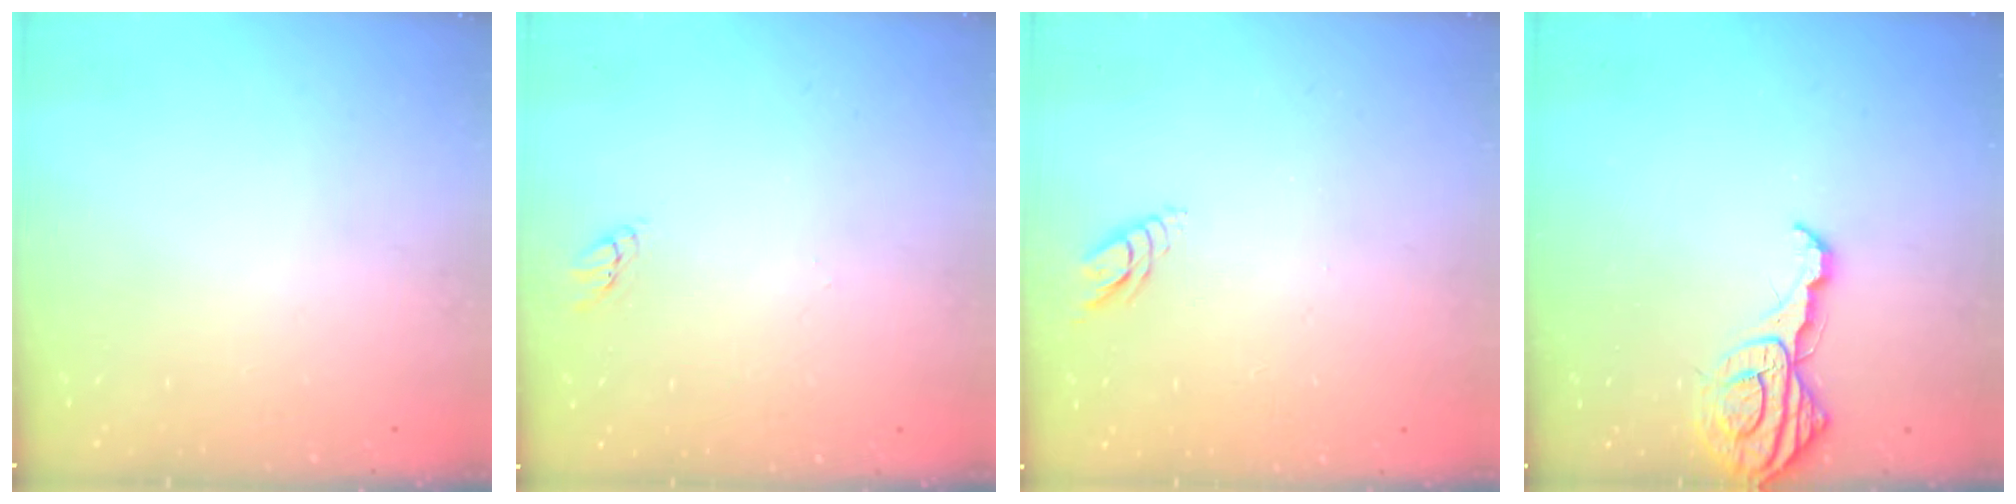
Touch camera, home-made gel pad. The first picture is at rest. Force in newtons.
{"total": 1.9, "press": 1.9, "slide": 0.2}
{"total": 4.0, "press": 4.0, "slide": 0.3}
{"total": 11.1, "press": 11.1, "slide": 1.2}